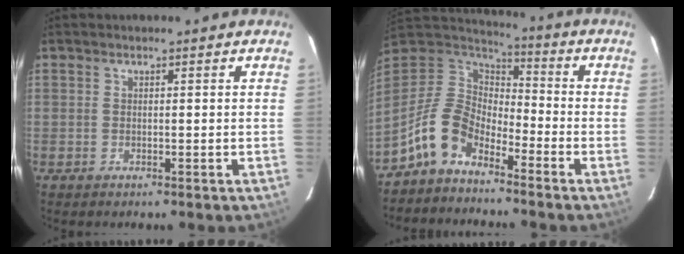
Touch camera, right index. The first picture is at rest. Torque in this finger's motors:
{"motor_torque": [0.53, -0.53, 0.32, 0.01]}